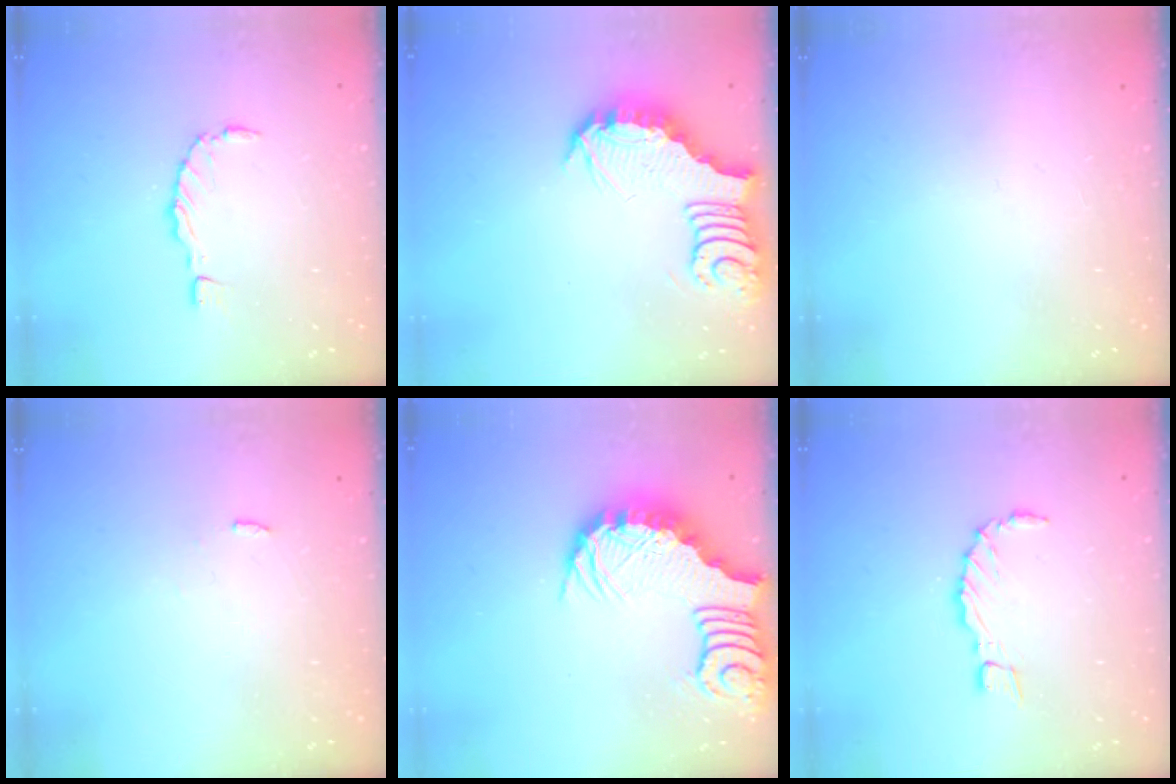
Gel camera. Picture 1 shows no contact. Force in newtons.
{"total": 5.8, "press": 5.7, "slide": 0.8}
{"total": 0.0}
{"total": 1.9, "press": 1.9, "slide": 0.1}
{"total": 3.7, "press": 3.6, "slide": 0.7}
{"total": 5.2, "press": 5.2, "slide": 0.7}